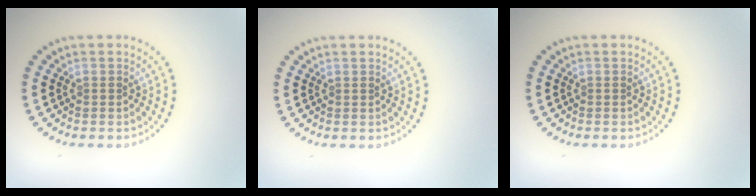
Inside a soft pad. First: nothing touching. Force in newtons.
{"total": 0.0}
{"total": 0.0}